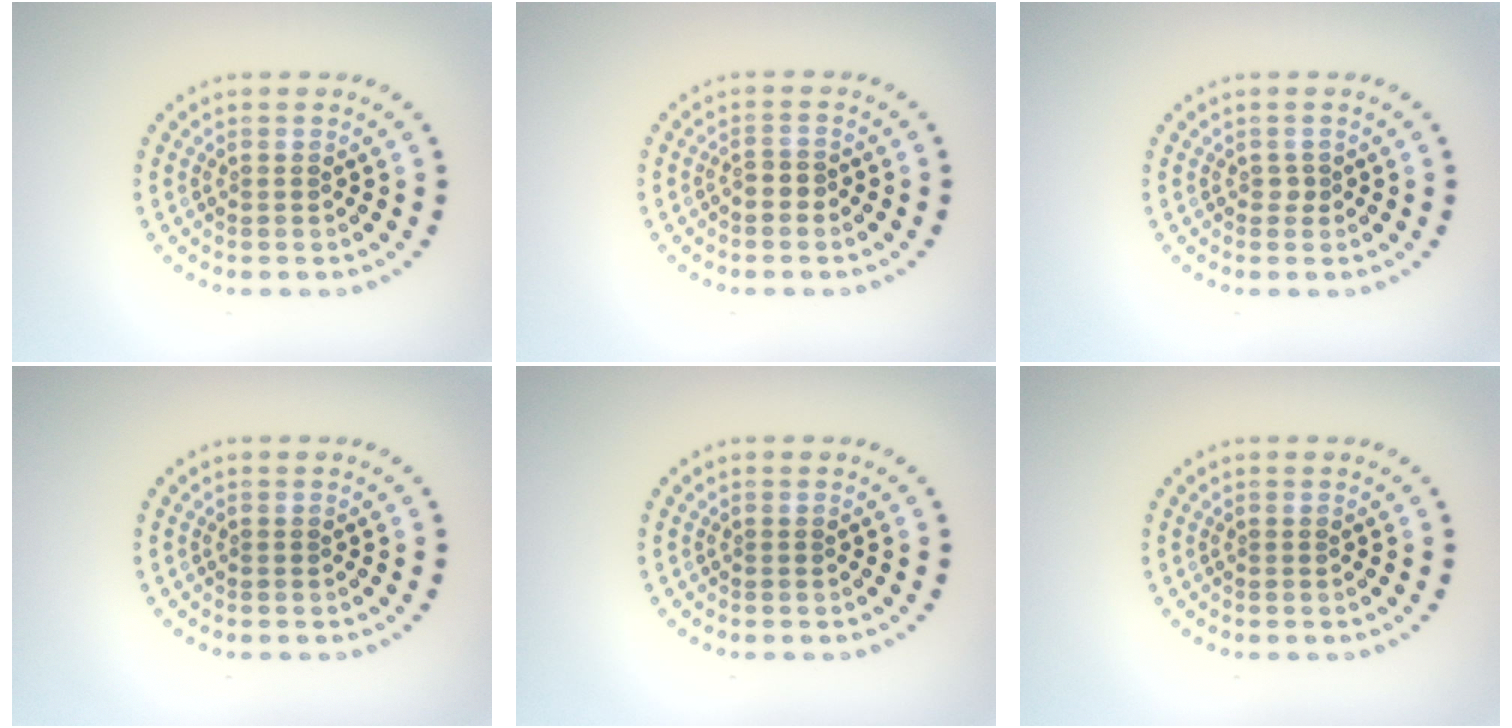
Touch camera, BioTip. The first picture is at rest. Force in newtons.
{"total": 1.2, "press": 1.1, "slide": 0.5}
{"total": 0.5, "press": 0.4, "slide": 0.3}
{"total": 0.0}
{"total": 0.0}
{"total": 0.0}